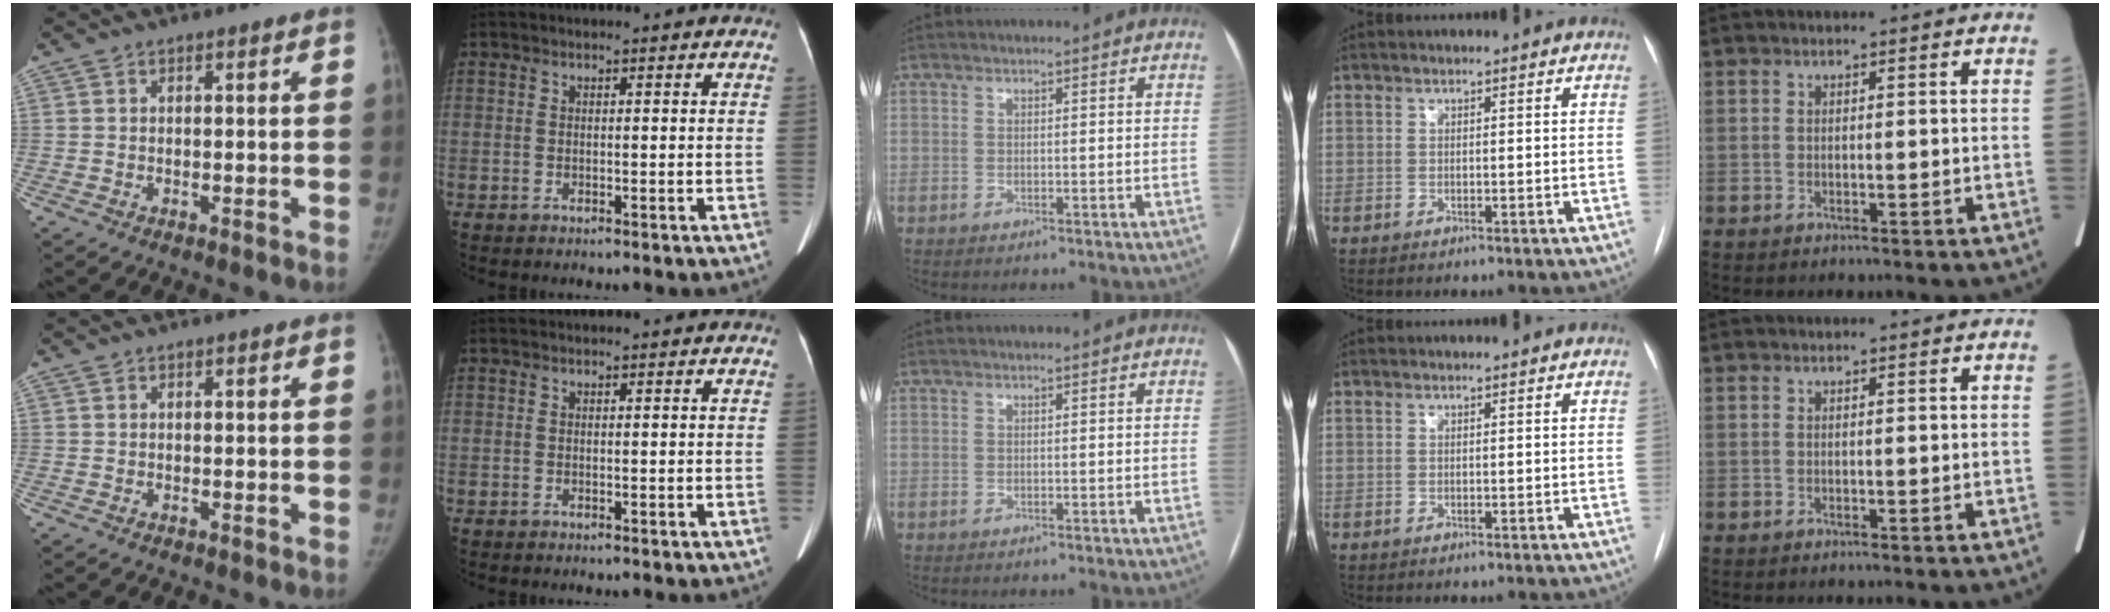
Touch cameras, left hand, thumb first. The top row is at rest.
{}